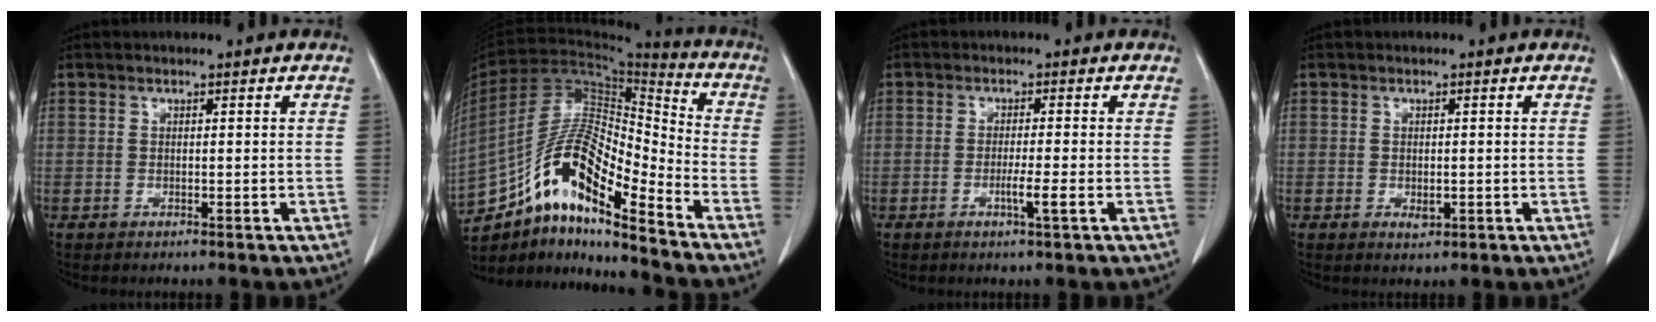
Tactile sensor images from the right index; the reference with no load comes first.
{"total": 16.4, "force": [-11.1, 3.1, 11.7], "torque": [-0.211, 0.027, -0.195]}
{"total": 2.9, "force": [-1.1, -0.4, 2.7], "torque": [-0.047, -0.005, -0.019]}
{"total": 1.5, "force": [-0.3, 0.9, 1.2], "torque": [-0.018, -0.002, 0.000]}